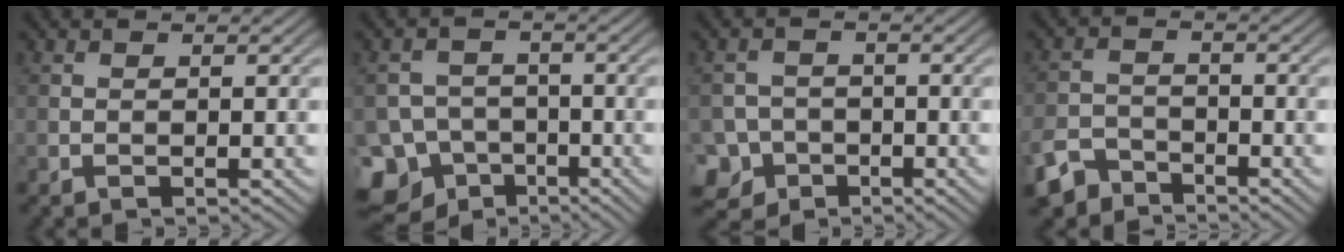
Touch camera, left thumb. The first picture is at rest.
{"total": 12.2, "force": [-7.8, 9.0, 2.7], "torque": [-0.070, -0.036, -0.139]}
{"total": 5.5, "force": [-3.0, 4.4, 1.4], "torque": [-0.021, -0.006, -0.064]}
{"total": 5.1, "force": [-4.2, 2.5, 1.4], "torque": [-0.026, -0.006, -0.090]}